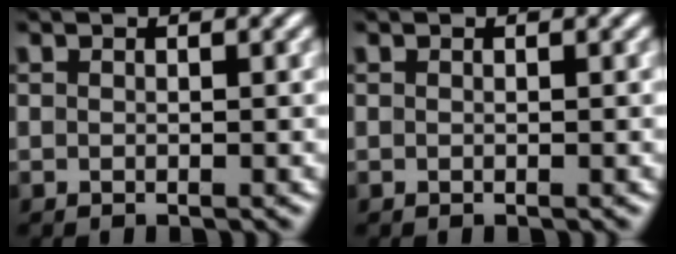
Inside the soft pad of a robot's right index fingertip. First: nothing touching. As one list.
[{"total": 0.0}]